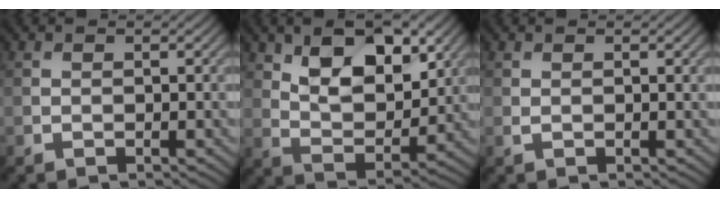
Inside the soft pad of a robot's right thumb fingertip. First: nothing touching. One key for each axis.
{"total": 11.1, "fx": 5.3, "fy": 5.7, "fz": 7.9, "tx": -0.140, "ty": -0.005, "tz": 0.089}
{"total": 0.6, "fx": 0.3, "fy": 0.2, "fz": 0.6, "tx": -0.013, "ty": 0.000, "tz": 0.005}